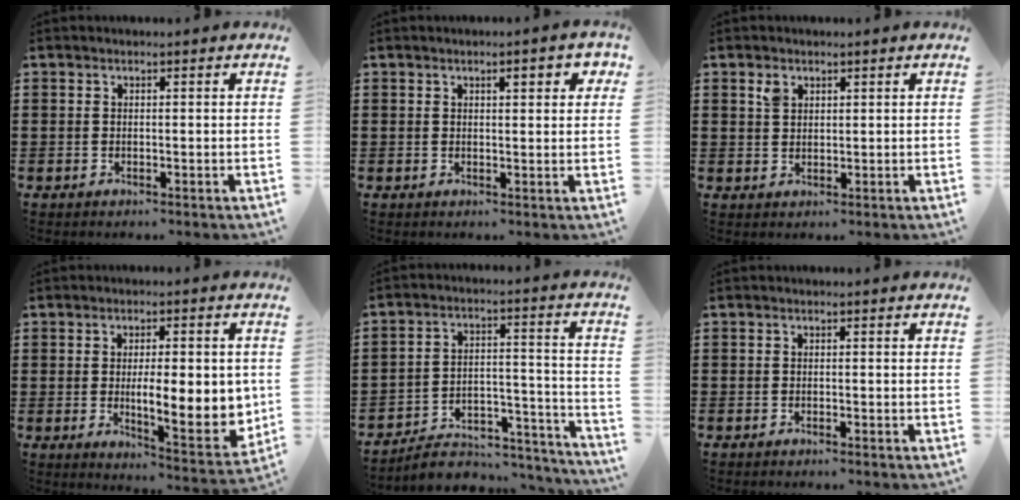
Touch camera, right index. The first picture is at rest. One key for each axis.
{"total": 2.6, "fx": 1.1, "fy": 0.7, "fz": 2.2, "tx": -0.029, "ty": 0.000, "tz": 0.012}
{"total": 1.8, "fx": 1.3, "fy": 1.1, "fz": 0.8, "tx": -0.019, "ty": 0.002, "tz": 0.025}
{"total": 10.4, "fx": -0.3, "fy": 3.2, "fz": 9.9, "tx": -0.136, "ty": -0.012, "tz": -0.002}
{"total": 6.6, "fx": -6.0, "fy": 1.9, "fz": 1.9, "tx": -0.032, "ty": 0.014, "tz": -0.115}
{"total": 0.7, "fx": -0.7, "fy": -0.1, "fz": 0.1, "tx": -0.004, "ty": -0.003, "tz": -0.013}